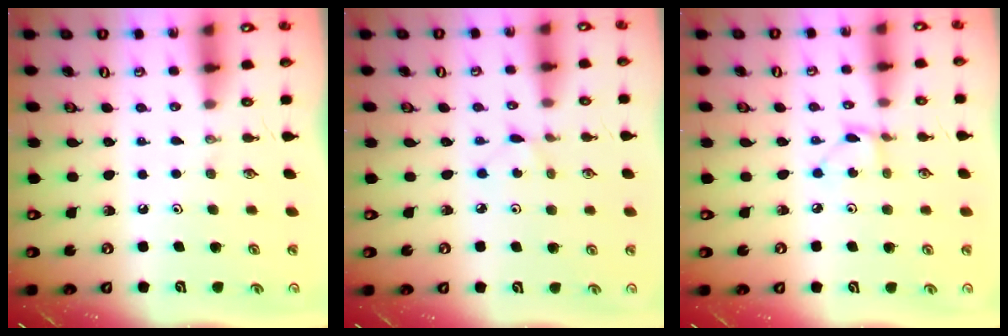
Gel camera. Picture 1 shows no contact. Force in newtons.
{"total": 2.3, "press": 2.3, "slide": 0.3}
{"total": 1.8, "press": 1.8, "slide": 0.1}